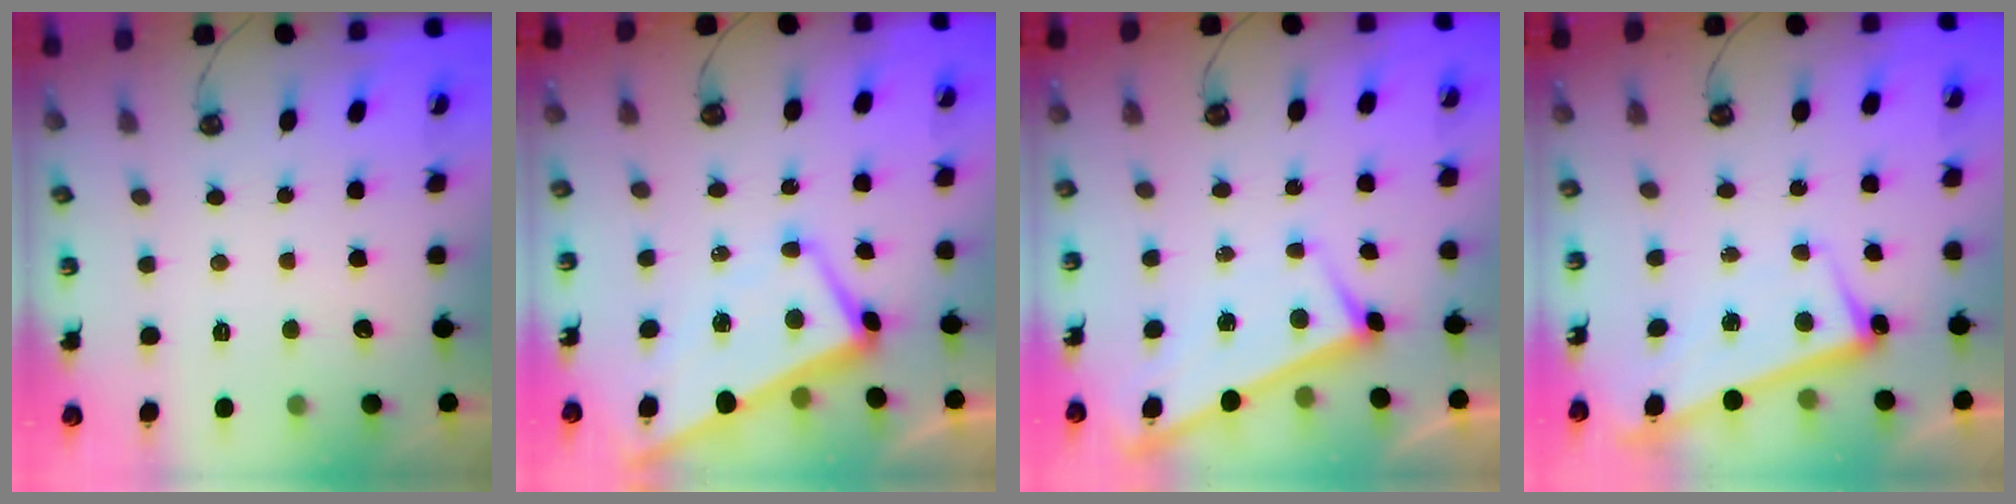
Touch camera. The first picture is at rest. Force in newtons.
{"total": 0.9, "press": 0.1, "slide": 0.8}
{"total": 3.2, "press": 3.2, "slide": 0.2}
{"total": 2.6, "press": 2.5, "slide": 0.7}